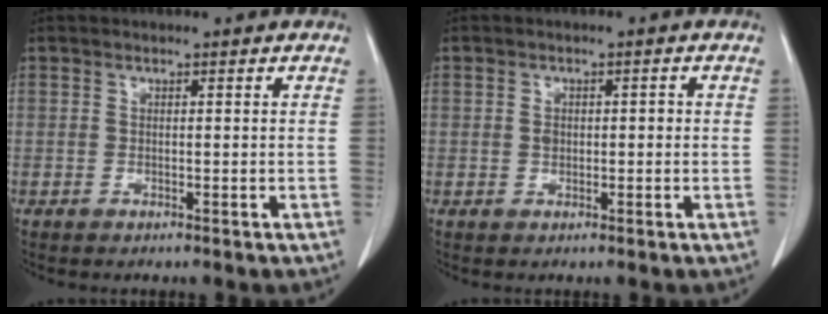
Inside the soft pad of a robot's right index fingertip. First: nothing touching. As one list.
[{"total": 1.9, "force": [0.0, 1.4, 1.3], "torque": [-0.023, 0.009, 0.002]}]